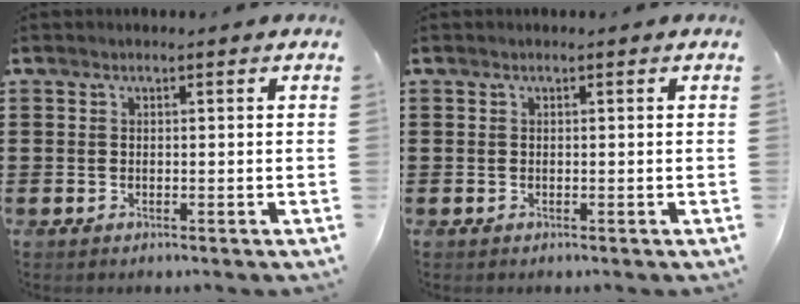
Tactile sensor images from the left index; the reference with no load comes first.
{"total": 0.0}